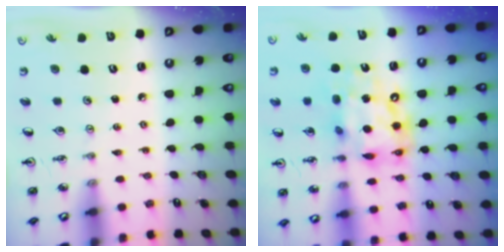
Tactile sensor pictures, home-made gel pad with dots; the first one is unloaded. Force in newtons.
{"total": 14.6, "press": 14.5, "slide": 1.1}